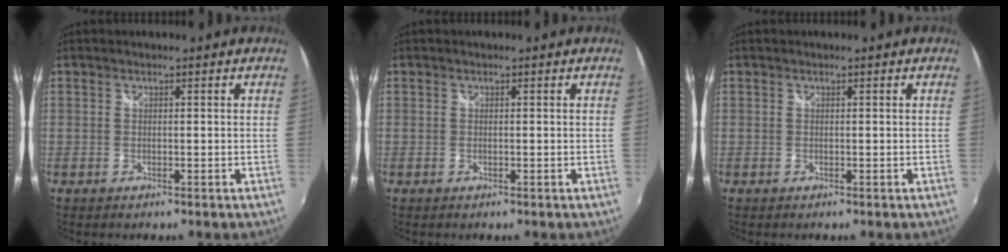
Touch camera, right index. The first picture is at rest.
{"total": 0.0}
{"total": 0.0}